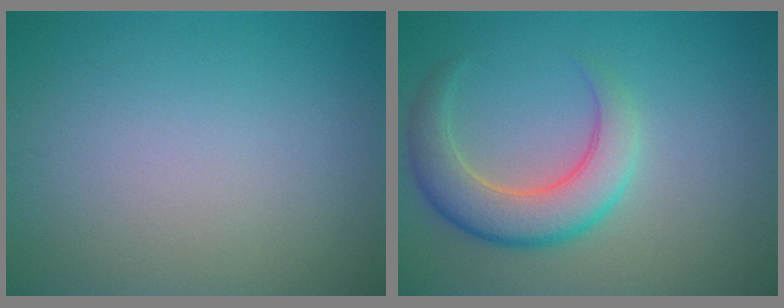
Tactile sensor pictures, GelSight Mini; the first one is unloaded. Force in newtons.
{"total": 5.5, "press": 5.5, "slide": 0.4}